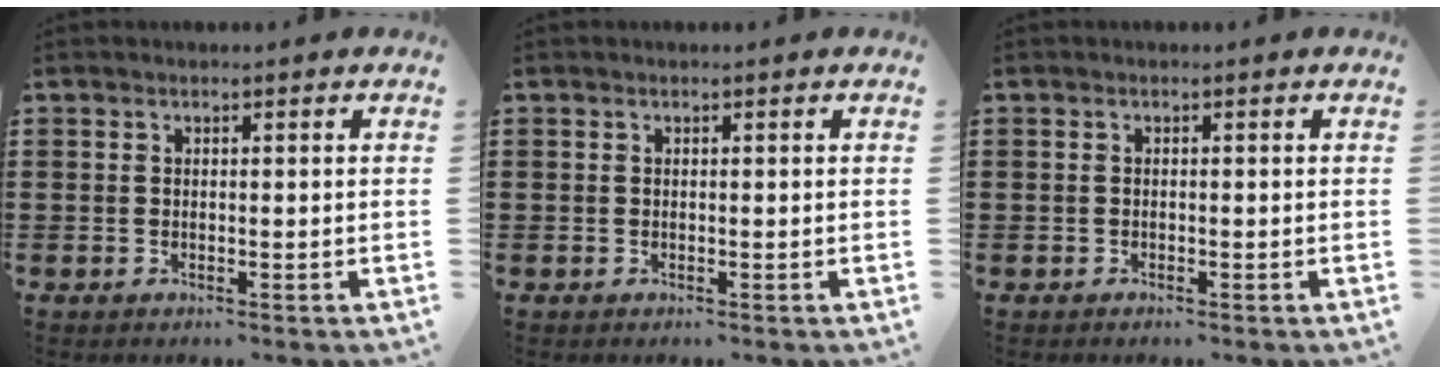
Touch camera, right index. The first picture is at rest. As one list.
[{"total": 0.0}, {"total": 0.0}]